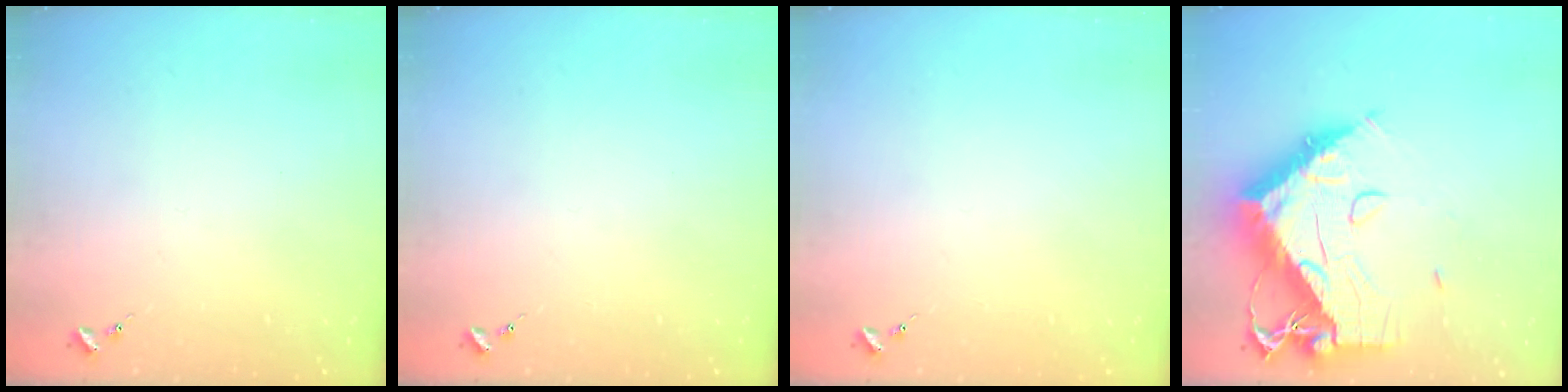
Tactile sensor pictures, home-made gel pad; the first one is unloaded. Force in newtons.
{"total": 0.0}
{"total": 0.0}
{"total": 18.2, "press": 18.1, "slide": 1.9}